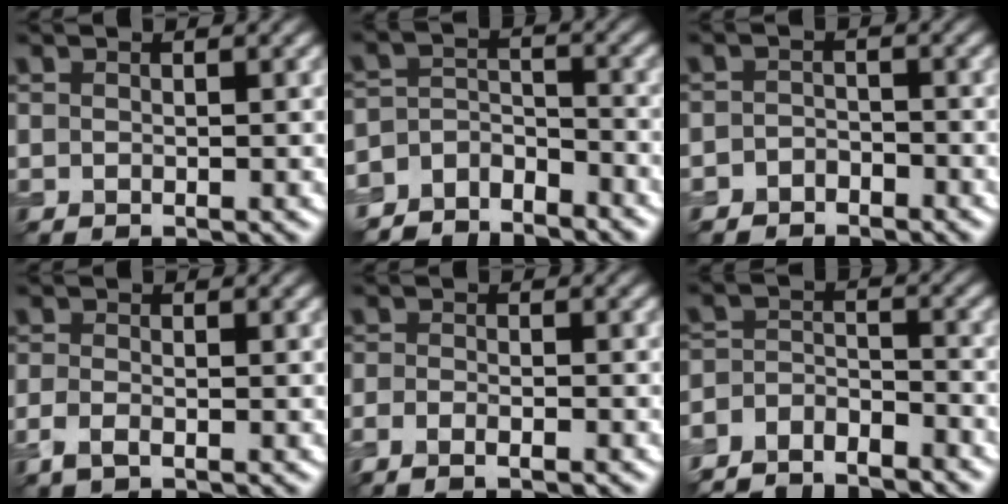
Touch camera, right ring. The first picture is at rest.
{"total": 5.0, "force": [-4.6, 1.9, 0.3], "torque": [-0.003, -0.010, -0.082]}
{"total": 1.6, "force": [-1.3, 0.8, -0.4], "torque": [0.014, 0.006, -0.029]}
{"total": 1.1, "force": [-0.6, 0.4, 0.9], "torque": [-0.021, -0.003, -0.016]}
{"total": 2.3, "force": [-1.7, 0.5, 1.4], "torque": [-0.030, -0.003, -0.032]}
{"total": 5.3, "force": [-5.0, 1.7, 0.9], "torque": [-0.019, -0.008, -0.094]}